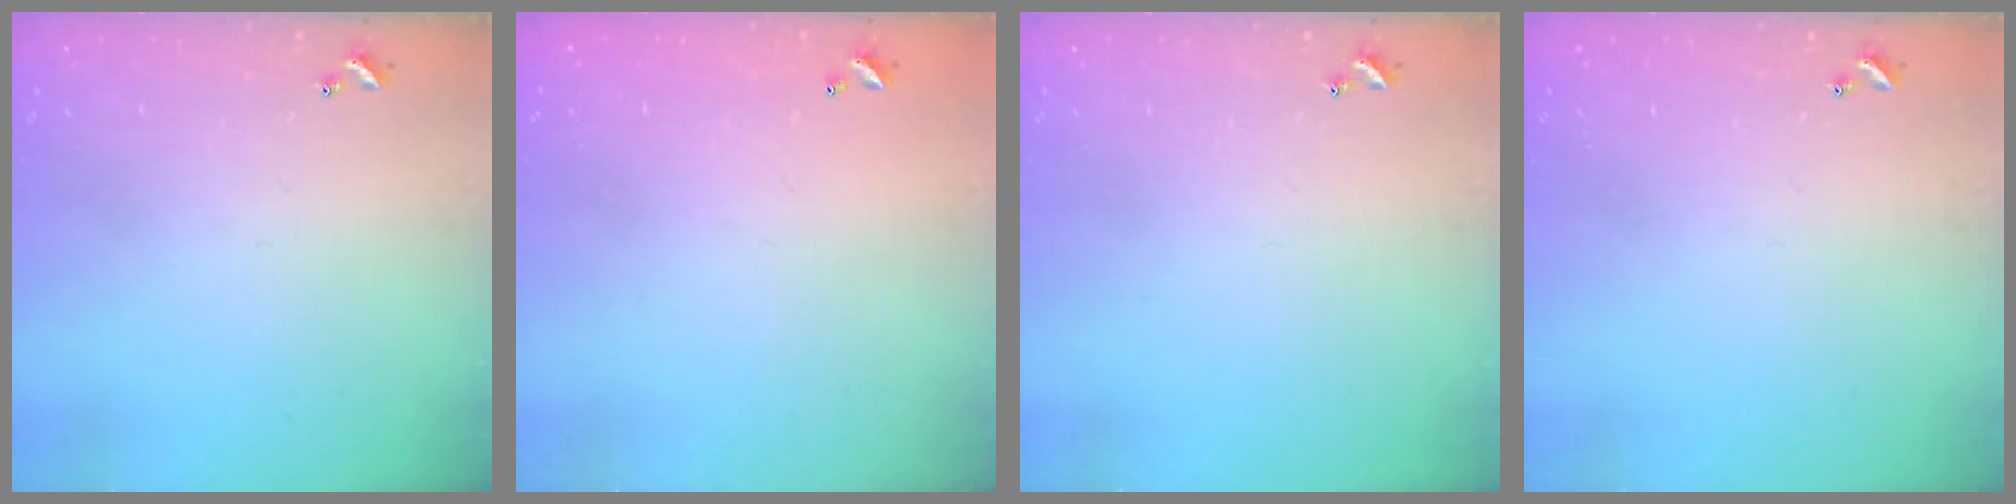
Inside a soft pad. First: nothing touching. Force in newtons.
{"total": 2.9, "press": 2.9, "slide": 0.1}
{"total": 0.0}
{"total": 0.0}